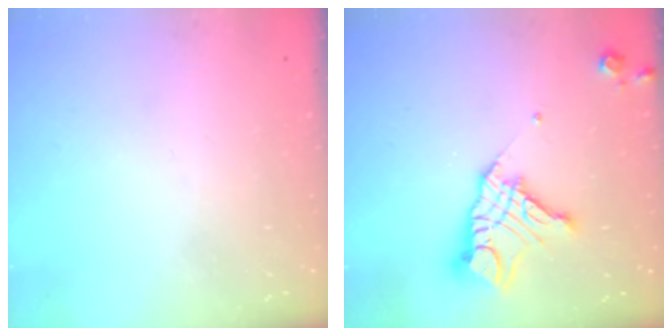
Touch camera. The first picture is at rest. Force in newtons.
{"total": 13.3, "press": 13.2, "slide": 1.1}